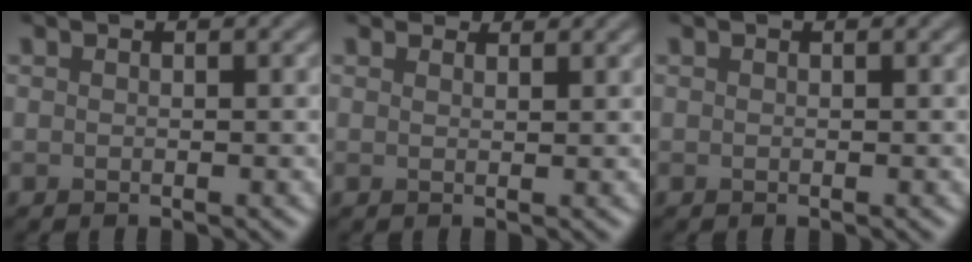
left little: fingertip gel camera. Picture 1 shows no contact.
{"total": 2.4, "force": [2.2, 0.8, 0.6], "torque": [-0.019, -0.004, 0.038]}
{"total": 0.0}